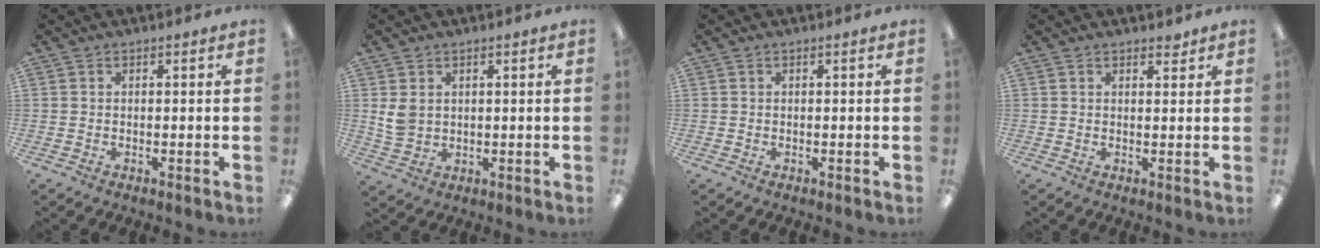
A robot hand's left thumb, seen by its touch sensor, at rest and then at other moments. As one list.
[{"total": 4.9, "force": [1.5, 3.9, 2.4], "torque": [-0.050, 0.001, 0.030]}, {"total": 0.0}, {"total": 1.8, "force": [1.6, 0.8, 0.5], "torque": [0.005, -0.007, 0.026]}]